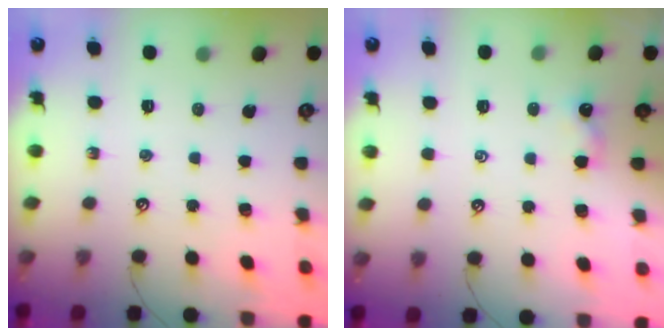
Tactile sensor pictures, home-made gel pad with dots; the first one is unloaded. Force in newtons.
{"total": 1.2, "press": 1.1, "slide": 0.3}